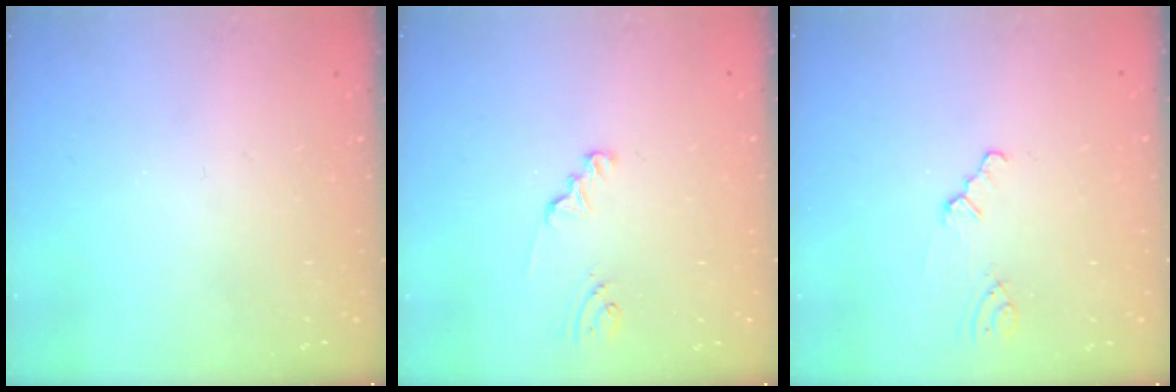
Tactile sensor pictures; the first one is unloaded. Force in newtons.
{"total": 1.3, "press": 1.3, "slide": 0.1}
{"total": 1.1, "press": 1.1, "slide": 0.3}